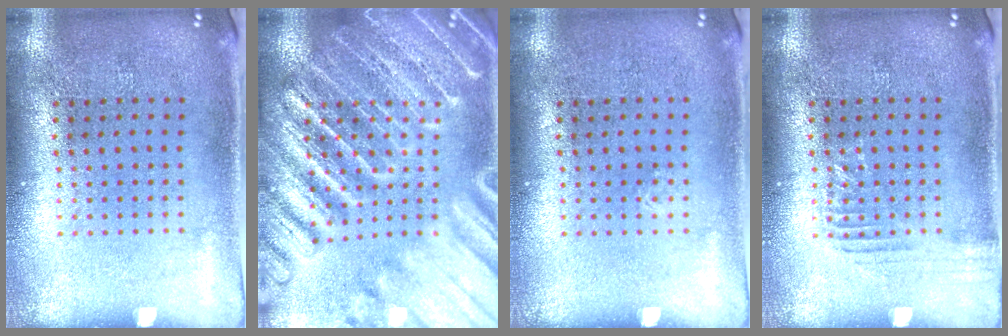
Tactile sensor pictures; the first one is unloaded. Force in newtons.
{"total": 6.2, "press": 6.1, "slide": 0.8}
{"total": 0.0}
{"total": 1.2, "press": 1.2, "slide": 0.1}